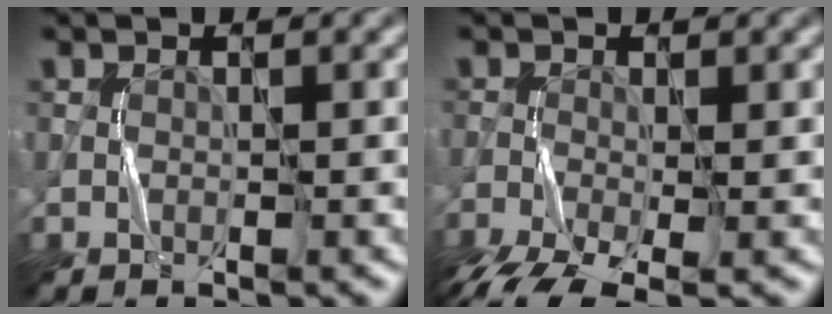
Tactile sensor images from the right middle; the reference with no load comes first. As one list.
[{"total": 5.7, "force": [-3.7, 2.0, 3.7], "torque": [-0.078, -0.019, -0.076]}]